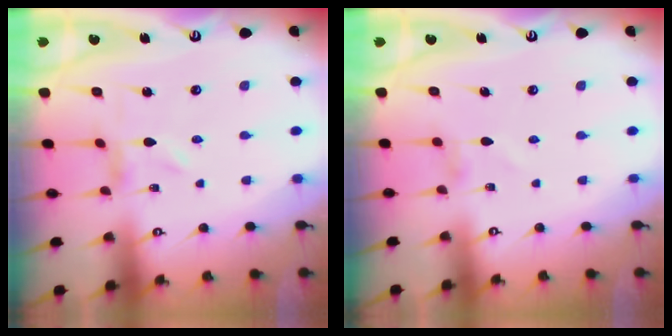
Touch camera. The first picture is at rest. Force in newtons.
{"total": 0.0}